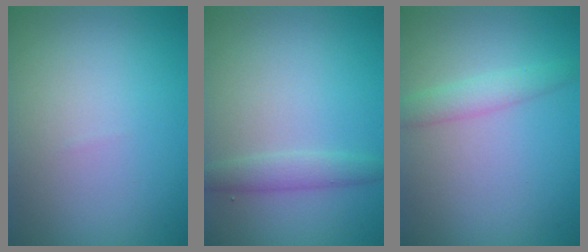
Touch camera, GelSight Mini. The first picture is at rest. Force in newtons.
{"total": 2.0, "press": 2.0, "slide": 0.2}
{"total": 2.2, "press": 2.2, "slide": 0.1}